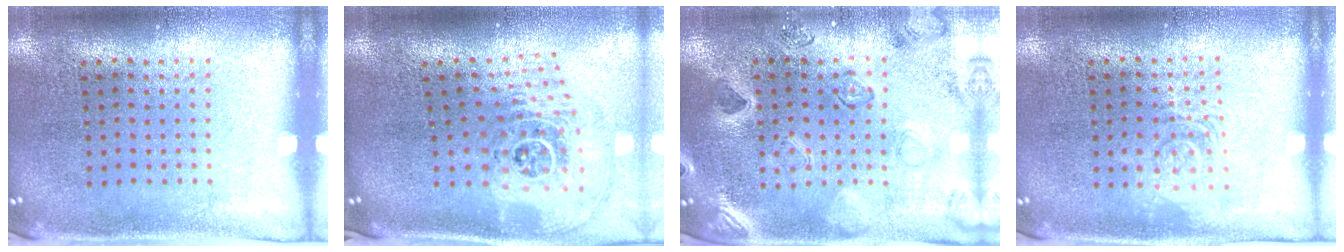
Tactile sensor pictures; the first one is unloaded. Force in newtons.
{"total": 2.6, "press": 1.8, "slide": 1.9}
{"total": 2.5, "press": 2.4, "slide": 0.6}
{"total": 1.2, "press": 1.2, "slide": 0.2}